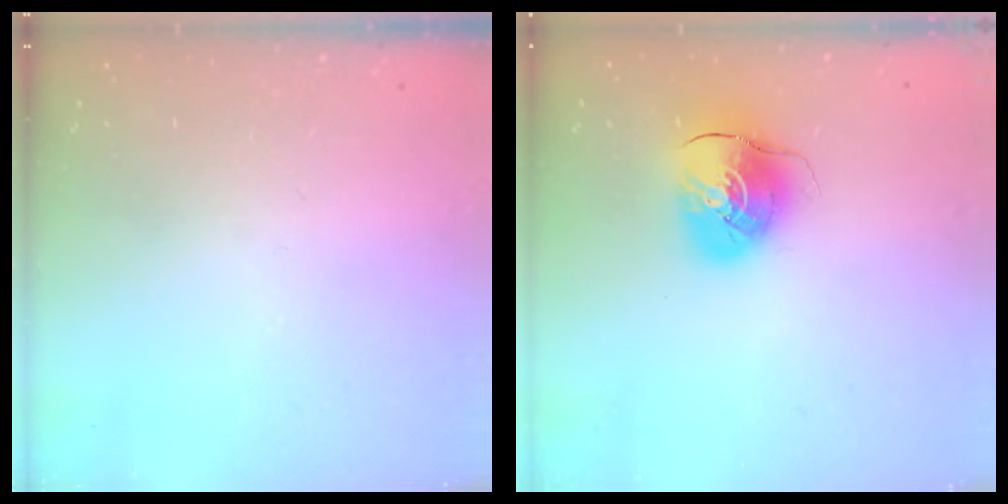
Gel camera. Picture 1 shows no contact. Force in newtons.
{"total": 10.2, "press": 10.1, "slide": 1.3}